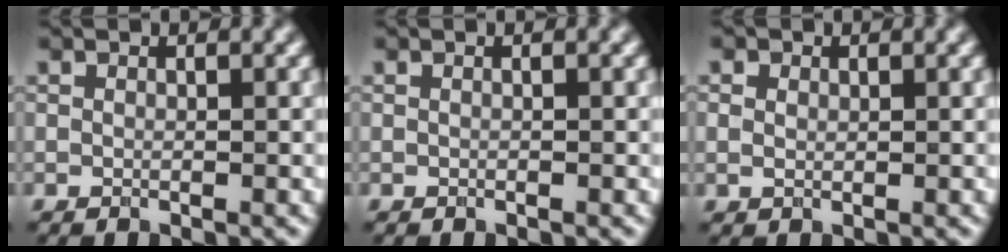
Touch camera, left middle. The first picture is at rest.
{"total": 0.0}
{"total": 1.2, "force": [0.5, 0.9, 0.6], "torque": [-0.008, -0.002, 0.008]}